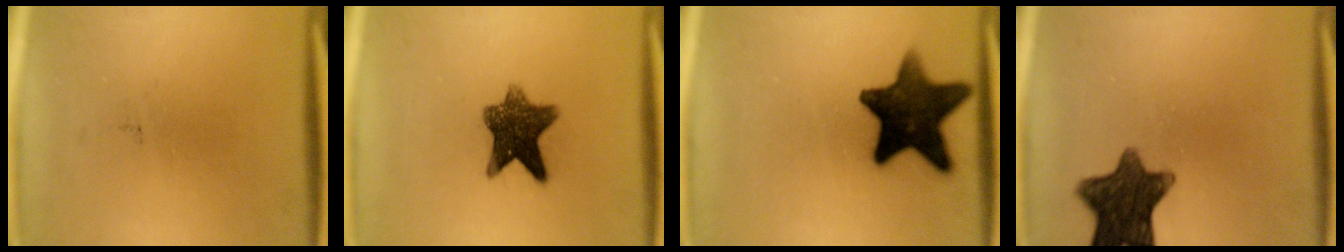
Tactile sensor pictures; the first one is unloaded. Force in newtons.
{"total": 9.5}
{"total": 14.5}
{"total": 11.4}